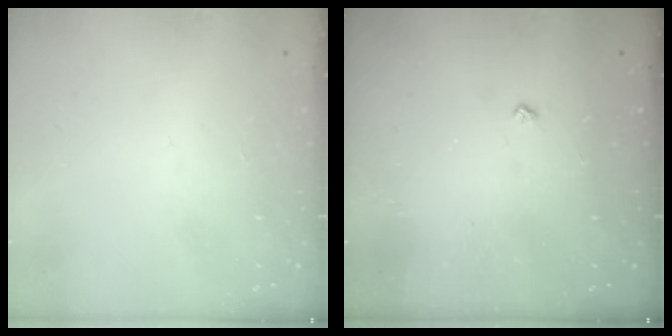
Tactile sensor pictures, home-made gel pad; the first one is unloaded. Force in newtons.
{"total": 2.2, "press": 2.1, "slide": 0.4}